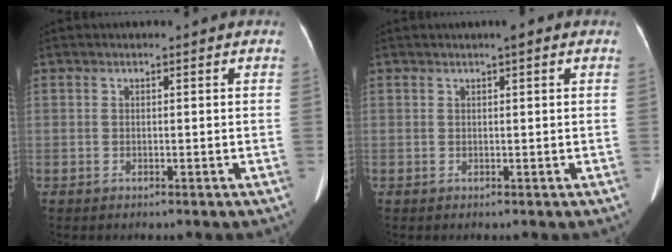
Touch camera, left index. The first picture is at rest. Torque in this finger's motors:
{"motor_torque": [-0.01, -0.05, -0.26, -0.06]}